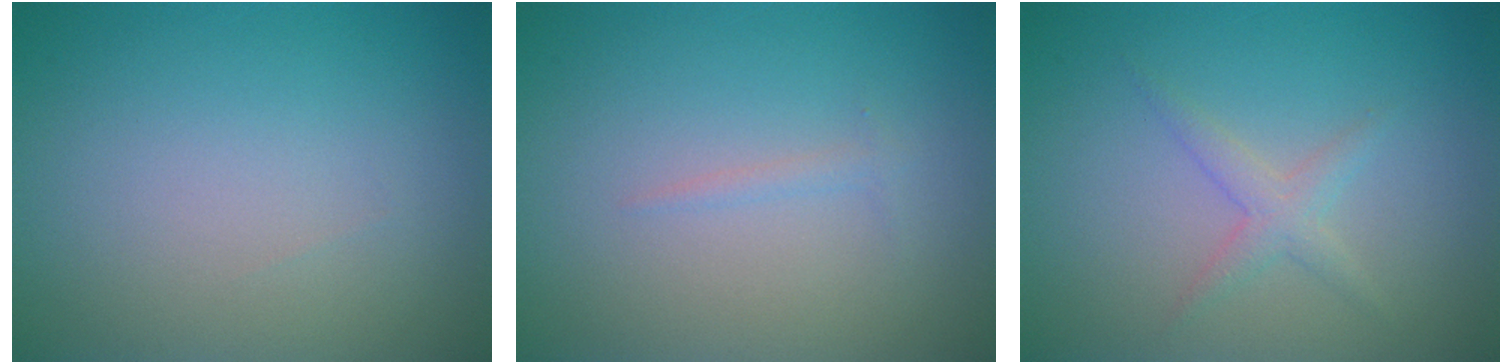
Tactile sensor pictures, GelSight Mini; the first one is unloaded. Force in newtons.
{"total": 0.7, "press": 0.7, "slide": 0.0}
{"total": 1.6, "press": 1.6, "slide": 0.1}